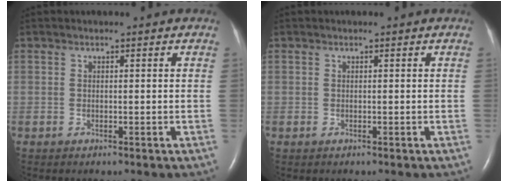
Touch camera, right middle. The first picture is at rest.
{"total": 0.0}